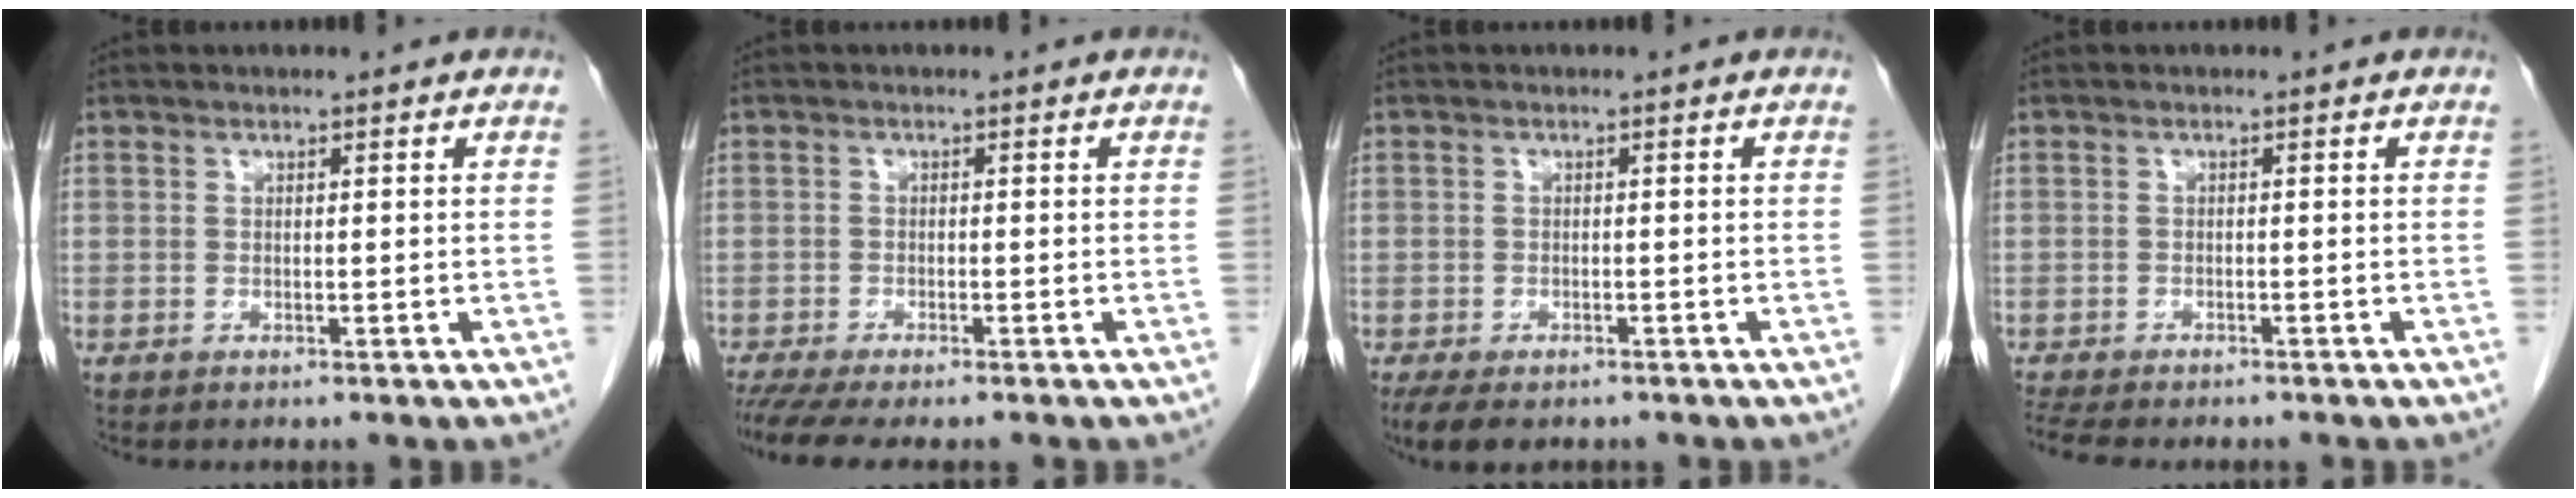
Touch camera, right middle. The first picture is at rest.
{"total": 6.9, "force": [-5.7, 1.0, 3.7], "torque": [-0.055, -0.014, -0.091]}
{"total": 6.1, "force": [-4.6, 2.6, 3.0], "torque": [-0.050, -0.012, -0.067]}
{"total": 7.4, "force": [-6.3, 1.9, 3.3], "torque": [-0.054, -0.007, -0.092]}